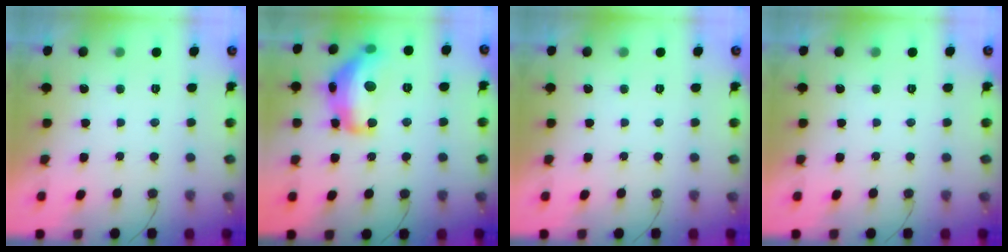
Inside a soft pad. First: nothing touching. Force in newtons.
{"total": 17.9, "press": 17.9, "slide": 1.0}
{"total": 0.0}
{"total": 0.0}